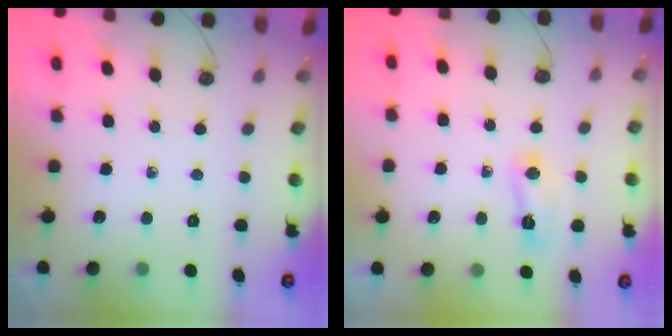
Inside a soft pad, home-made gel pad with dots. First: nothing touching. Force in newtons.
{"total": 5.3, "press": 5.3, "slide": 0.7}